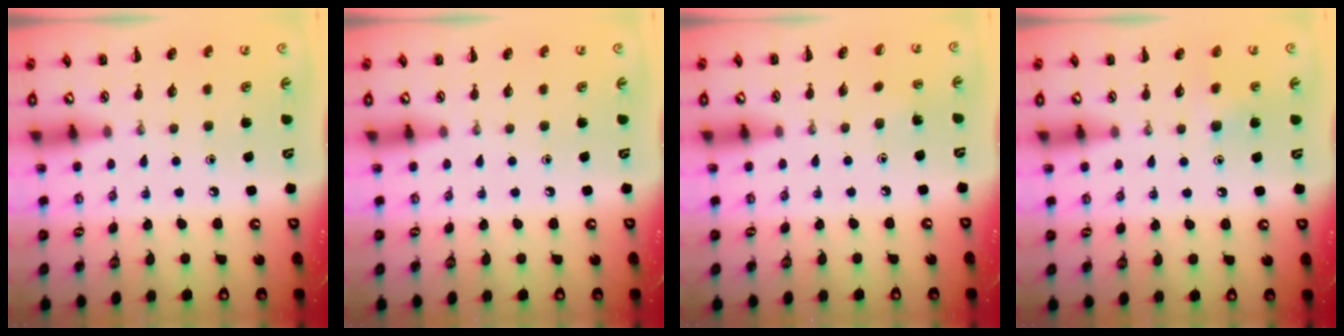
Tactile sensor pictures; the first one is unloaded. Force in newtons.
{"total": 0.0}
{"total": 3.3, "press": 3.1, "slide": 1.0}
{"total": 5.7, "press": 5.3, "slide": 2.0}